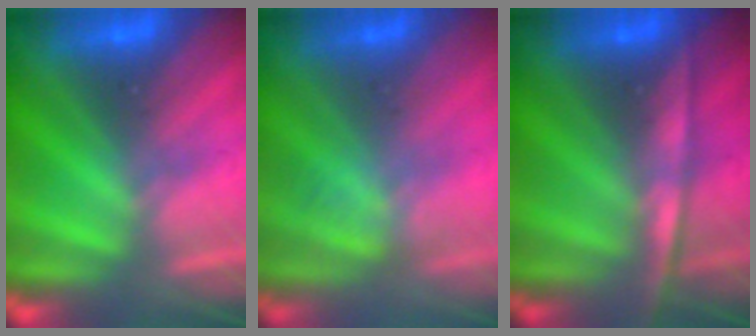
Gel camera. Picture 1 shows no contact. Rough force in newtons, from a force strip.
{"total": 2.4}
{"total": 6.6}